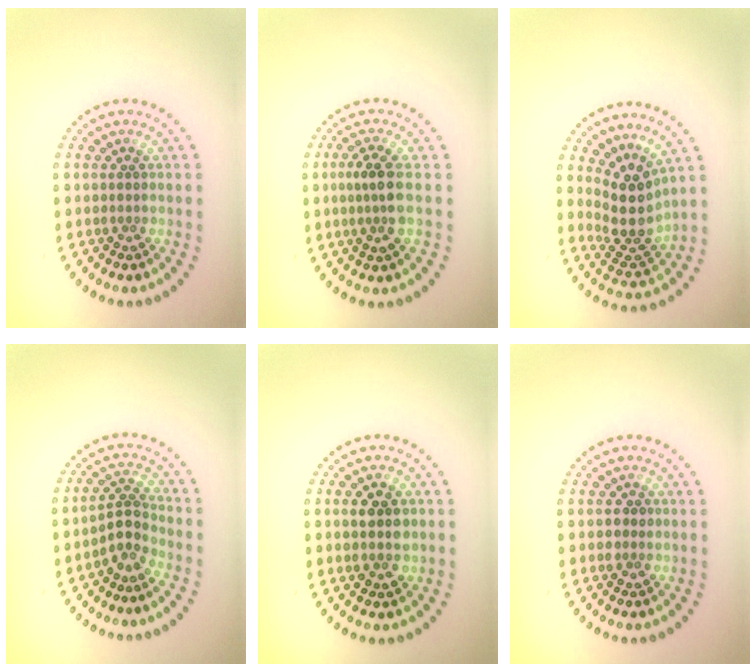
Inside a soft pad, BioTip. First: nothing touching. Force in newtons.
{"total": 2.8, "press": 2.5, "slide": 1.3}
{"total": 4.0, "press": 3.0, "slide": 2.6}
{"total": 2.6, "press": 1.8, "slide": 1.8}
{"total": 2.7, "press": 2.7, "slide": 0.3}
{"total": 1.4, "press": 1.4, "slide": 0.3}